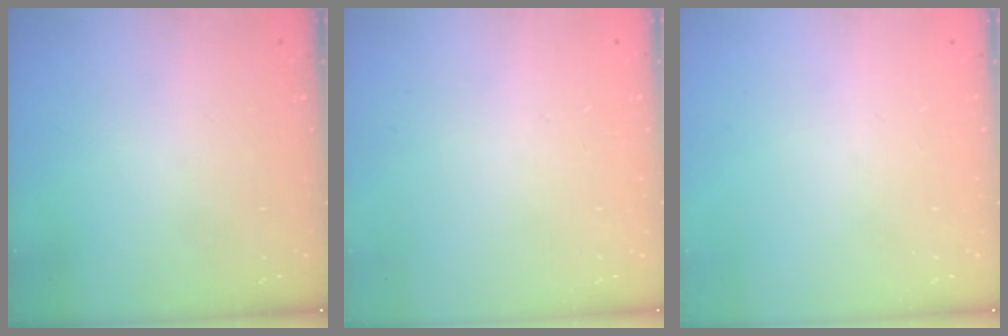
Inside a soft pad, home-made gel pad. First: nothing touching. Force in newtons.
{"total": 2.6, "press": 2.6, "slide": 0.2}
{"total": 0.0}